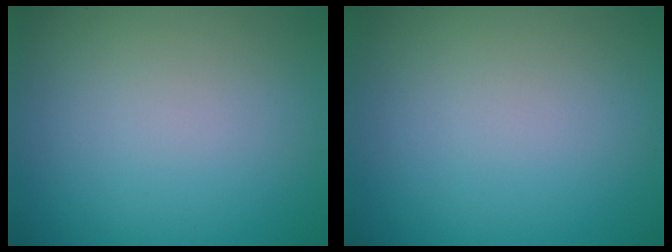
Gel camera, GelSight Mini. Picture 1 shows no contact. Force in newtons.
{"total": 0.0}